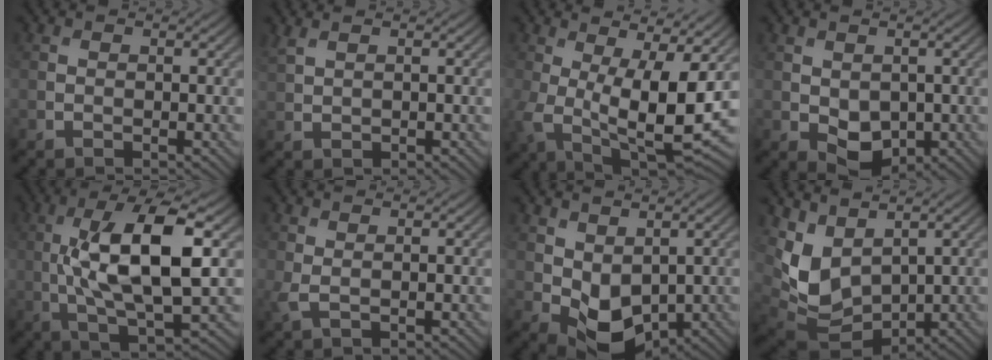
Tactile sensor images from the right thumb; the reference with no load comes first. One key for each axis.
{"total": 1.8, "fx": 1.5, "fy": 0.3, "fz": 1.0, "tx": -0.032, "ty": 0.008, "tz": 0.036}
{"total": 14.0, "fx": -0.2, "fy": 6.6, "fz": 12.3, "tx": -0.240, "ty": -0.031, "tz": 0.005}
{"total": 4.1, "fx": -0.3, "fy": 2.9, "fz": 2.9, "tx": -0.062, "ty": -0.014, "tz": 0.002}
{"total": 12.9, "fx": 1.2, "fy": 4.2, "fz": 12.1, "tx": -0.226, "ty": 0.004, "tz": 0.024}
{"total": 1.6, "fx": 0.6, "fy": 0.4, "fz": 1.4, "tx": -0.040, "ty": 0.004, "tz": 0.011}
{"total": 5.9, "fx": 0.6, "fy": 4.0, "fz": 4.4, "tx": -0.095, "ty": -0.013, "tz": 0.016}
{"total": 7.9, "fx": 2.7, "fy": 5.1, "fz": 5.3, "tx": -0.141, "ty": -0.012, "tz": 0.061}